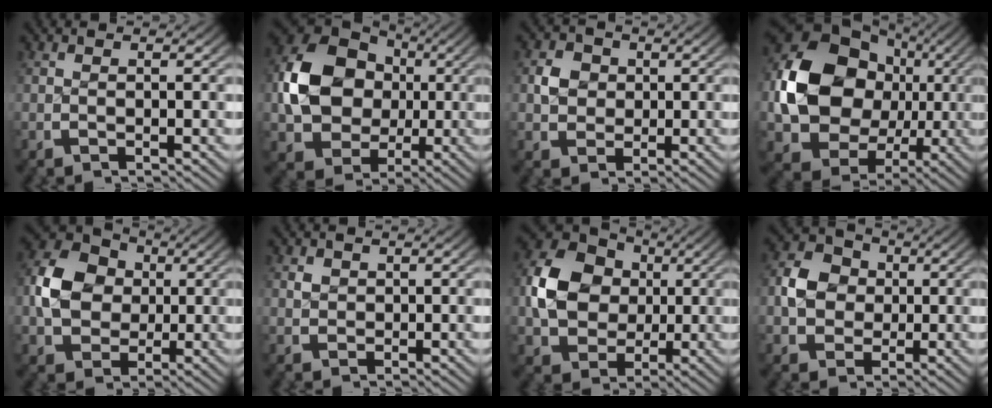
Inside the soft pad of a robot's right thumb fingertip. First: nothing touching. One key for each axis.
{"total": 11.7, "fx": 1.5, "fy": 9.3, "fz": 6.9, "tx": -0.176, "ty": -0.039, "tz": 0.047}
{"total": 2.4, "fx": 0.6, "fy": 2.3, "fz": 0.7, "tx": -0.009, "ty": -0.005, "tz": 0.019}
{"total": 14.1, "fx": 0.6, "fy": 10.9, "fz": 9.0, "tx": -0.211, "ty": -0.050, "tz": 0.036}
{"total": 9.2, "fx": 1.7, "fy": 7.4, "fz": 5.2, "tx": -0.117, "ty": -0.012, "tz": 0.038}
{"total": 0.9, "fx": 0.6, "fy": 0.4, "fz": -0.5, "tx": 0.015, "ty": -0.005, "tz": 0.018}
{"total": 10.3, "fx": 1.7, "fy": 8.3, "fz": 5.9, "tx": -0.148, "ty": -0.025, "tz": 0.046}
{"total": 5.6, "fx": 0.7, "fy": 4.8, "fz": 2.8, "tx": -0.056, "ty": -0.007, "tz": 0.017}